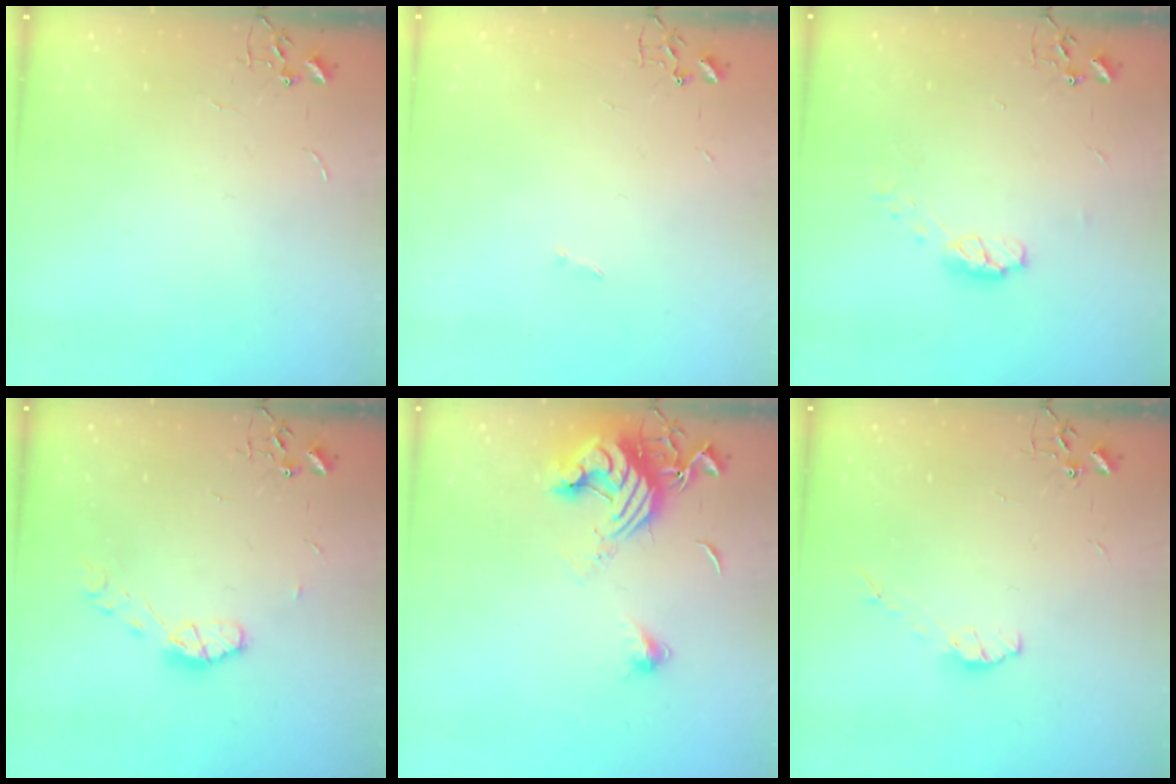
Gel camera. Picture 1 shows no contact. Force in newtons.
{"total": 0.8, "press": 0.8, "slide": 0.2}
{"total": 7.0, "press": 6.9, "slide": 0.8}
{"total": 7.5, "press": 7.5, "slide": 0.5}
{"total": 13.8, "press": 13.7, "slide": 1.7}
{"total": 5.1, "press": 5.1, "slide": 0.8}